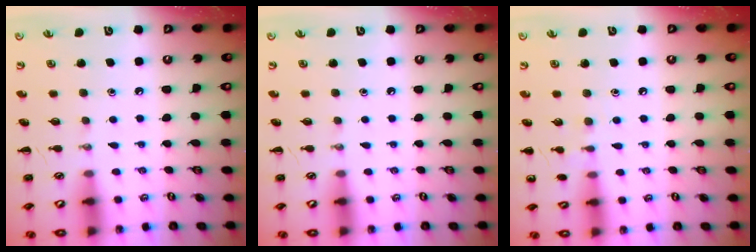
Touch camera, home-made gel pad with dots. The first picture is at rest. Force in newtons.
{"total": 0.0}
{"total": 5.5, "press": 5.2, "slide": 1.8}